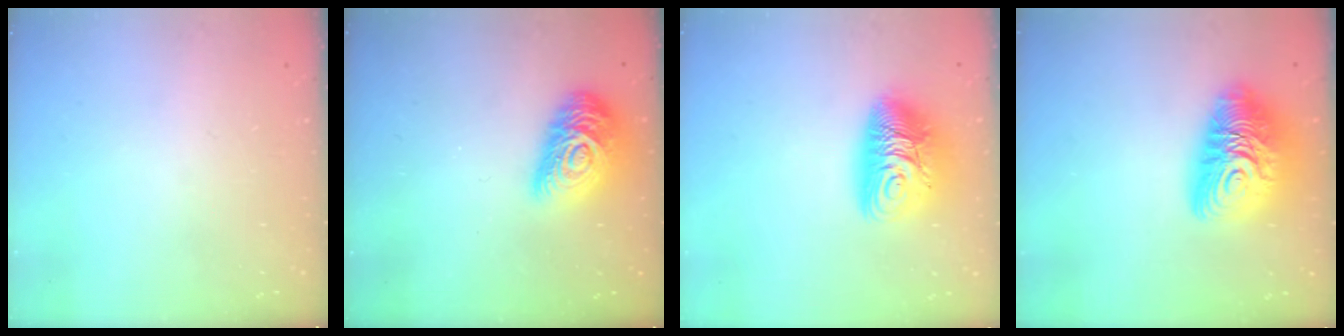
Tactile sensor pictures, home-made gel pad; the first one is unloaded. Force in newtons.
{"total": 15.9, "press": 15.8, "slide": 0.8}
{"total": 12.2, "press": 12.1, "slide": 1.2}
{"total": 16.6, "press": 16.5, "slide": 1.6}